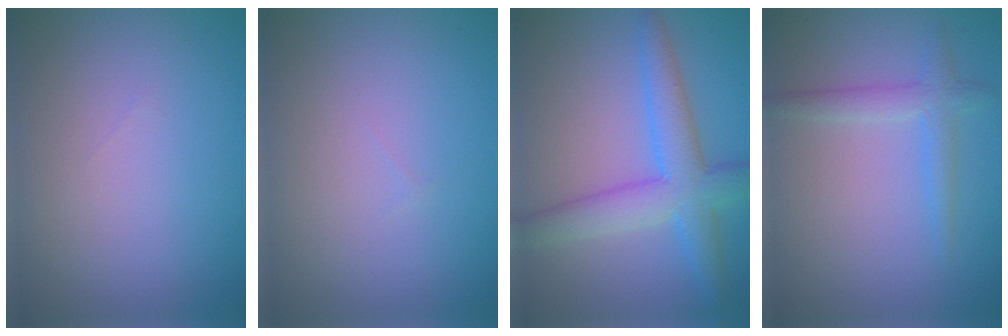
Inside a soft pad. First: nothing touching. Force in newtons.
{"total": 0.0}
{"total": 5.6, "press": 5.6, "slide": 0.3}
{"total": 2.2, "press": 2.2, "slide": 0.1}